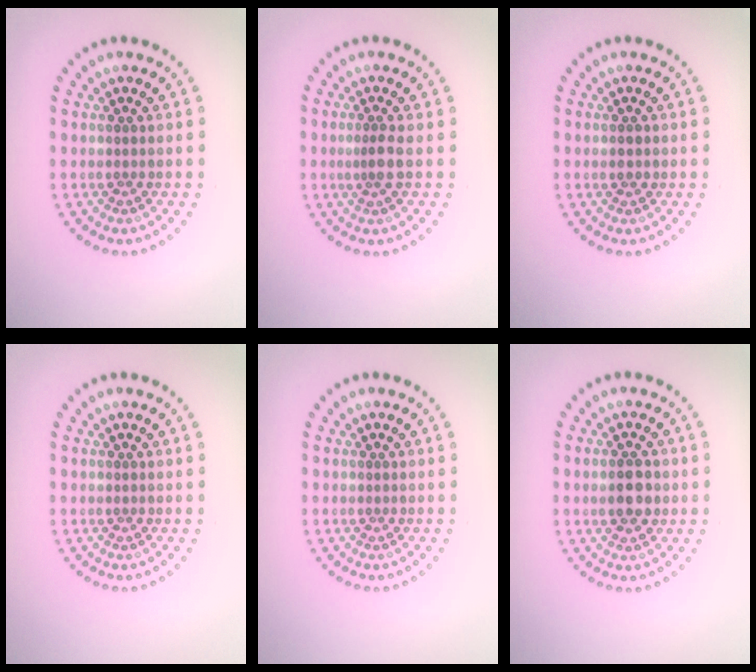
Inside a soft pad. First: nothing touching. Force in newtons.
{"total": 1.4, "press": 1.0, "slide": 1.0}
{"total": 1.3, "press": 1.3, "slide": 0.1}
{"total": 0.0}
{"total": 0.0}
{"total": 3.0, "press": 3.0, "slide": 0.1}